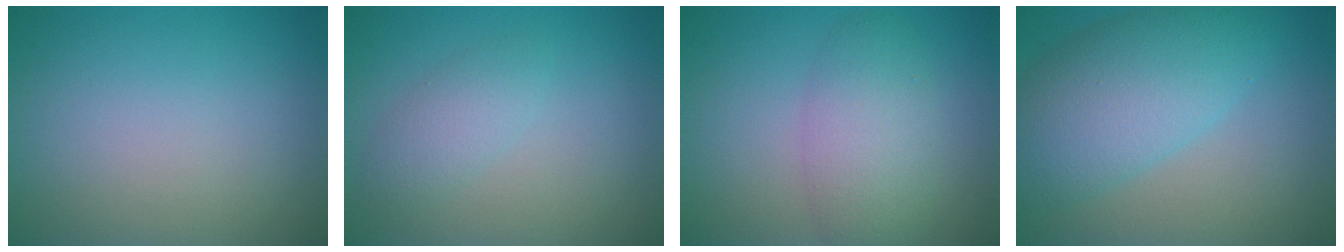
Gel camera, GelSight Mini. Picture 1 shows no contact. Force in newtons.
{"total": 2.1, "press": 2.1, "slide": 0.1}
{"total": 4.4, "press": 4.4, "slide": 0.1}
{"total": 7.6, "press": 7.6, "slide": 0.3}